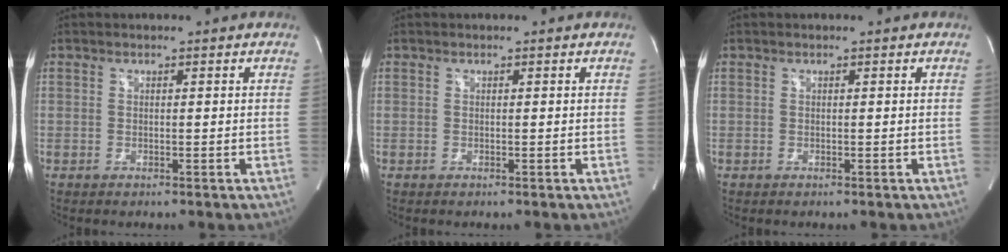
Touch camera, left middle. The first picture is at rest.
{"total": 0.0}
{"total": 0.0}